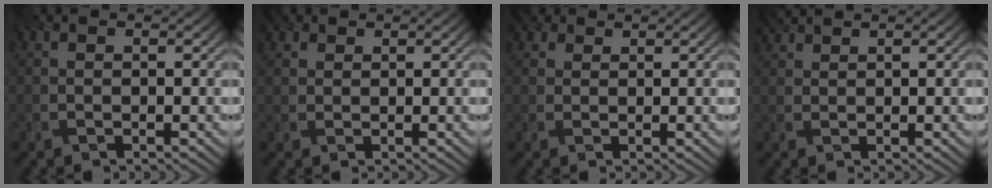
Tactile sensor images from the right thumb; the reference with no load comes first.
{"total": 2.1, "force": [1.4, 1.4, 0.7], "torque": [-0.018, 0.003, 0.028]}
{"total": 2.3, "force": [1.7, 1.3, 0.9], "torque": [-0.022, 0.003, 0.030]}
{"total": 2.3, "force": [2.0, 0.4, 0.8], "torque": [-0.022, 0.007, 0.038]}